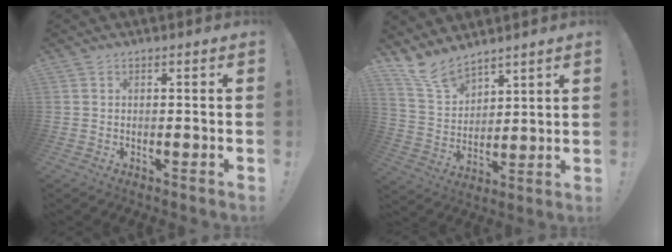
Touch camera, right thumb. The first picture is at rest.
{"total": 11.4, "force": [9.8, 4.8, 3.3], "torque": [-0.077, -0.063, 0.191]}